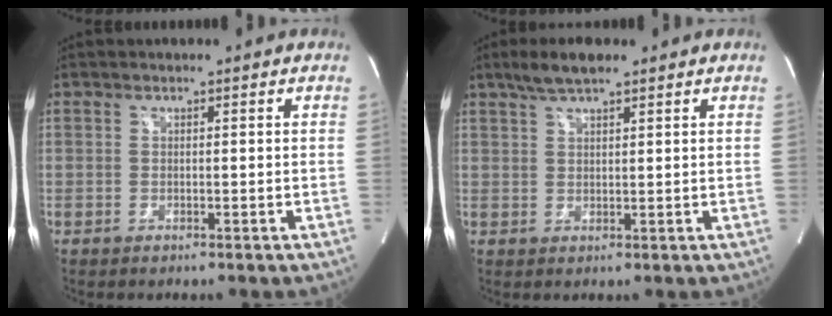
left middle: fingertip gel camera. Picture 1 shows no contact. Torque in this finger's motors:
{"motor_torque": [0.35, -0.16, -0.06, 0.01]}